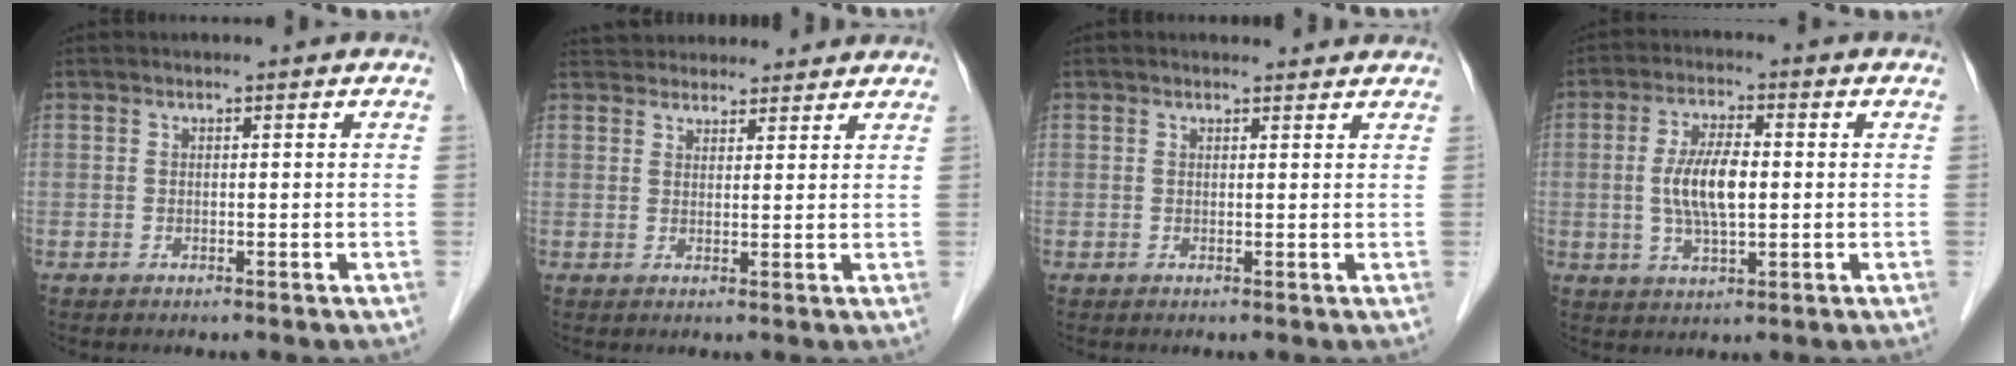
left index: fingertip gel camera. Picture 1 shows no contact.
{"total": 11.6, "force": [10.7, 3.7, 2.6], "torque": [-0.024, 0.036, 0.149]}
{"total": 2.3, "force": [2.2, 0.7, 0.3], "torque": [-0.007, 0.004, 0.020]}
{"total": 7.4, "force": [-0.3, 2.2, 7.0], "torque": [-0.148, -0.004, -0.003]}